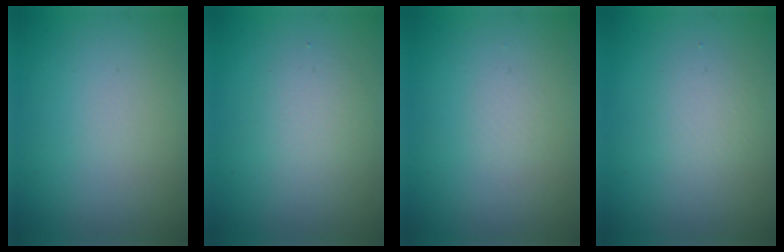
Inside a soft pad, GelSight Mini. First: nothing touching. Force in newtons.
{"total": 2.2, "press": 2.2, "slide": 0.1}
{"total": 0.5, "press": 0.5, "slide": 0.1}
{"total": 1.6, "press": 1.6, "slide": 0.2}